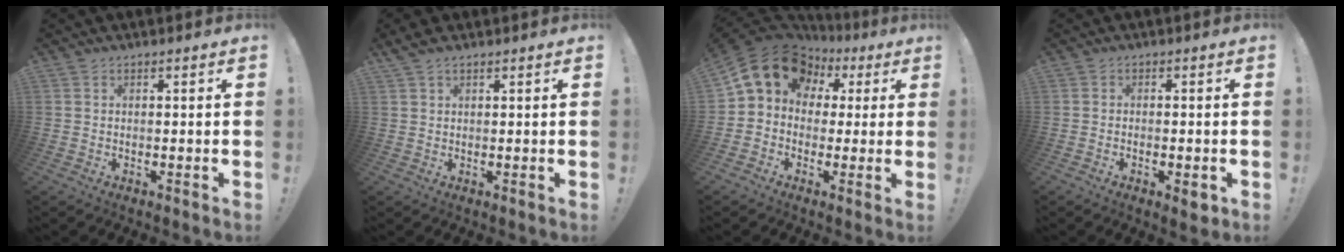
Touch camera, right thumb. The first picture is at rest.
{"total": 1.9, "force": [1.4, 0.7, 1.0], "torque": [-0.025, 0.000, 0.027]}
{"total": 15.8, "force": [5.8, 12.2, 8.2], "torque": [-0.126, -0.023, 0.113]}
{"total": 3.2, "force": [-1.2, 1.2, 2.7], "torque": [-0.028, 0.001, -0.017]}